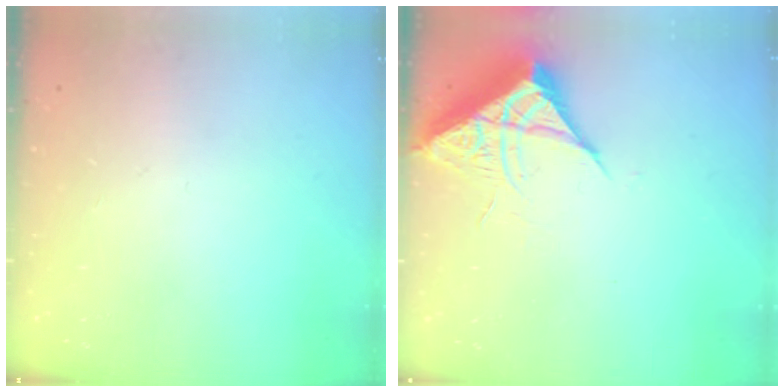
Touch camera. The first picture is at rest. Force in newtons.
{"total": 6.9, "press": 6.9, "slide": 0.4}